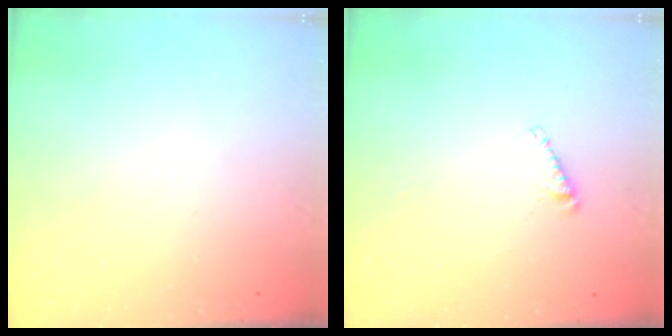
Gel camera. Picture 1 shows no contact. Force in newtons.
{"total": 3.0, "press": 3.0, "slide": 0.4}